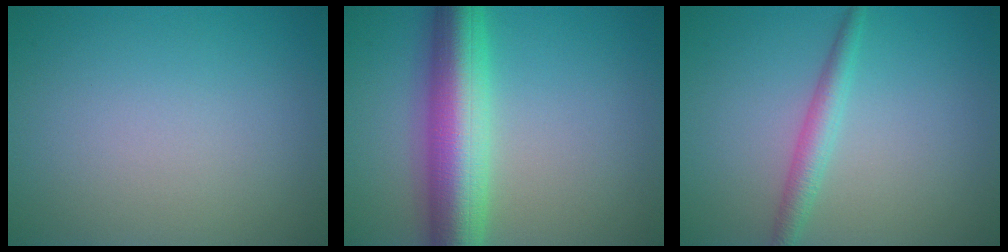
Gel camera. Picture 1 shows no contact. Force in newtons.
{"total": 9.0, "press": 9.0, "slide": 0.2}
{"total": 2.3, "press": 2.3, "slide": 0.0}